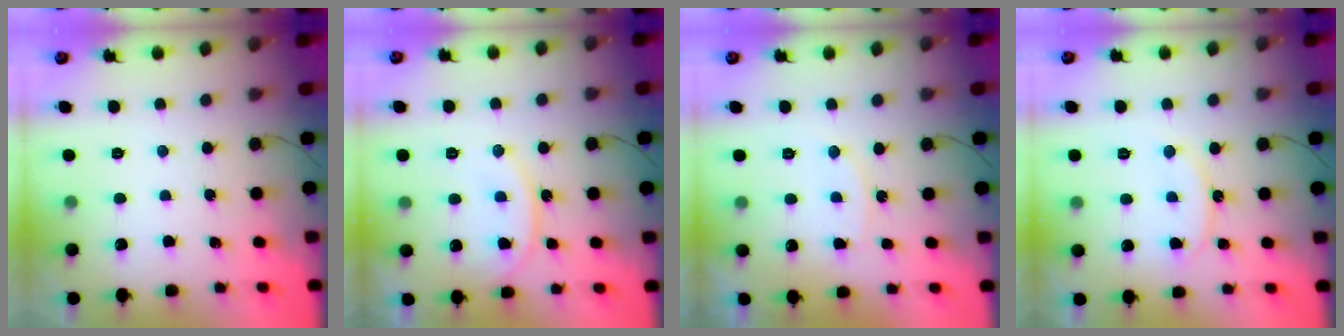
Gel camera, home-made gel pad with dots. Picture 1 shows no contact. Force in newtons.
{"total": 13.9, "press": 13.5, "slide": 3.3}
{"total": 6.9, "press": 6.9, "slide": 0.3}
{"total": 10.5, "press": 10.5, "slide": 0.6}